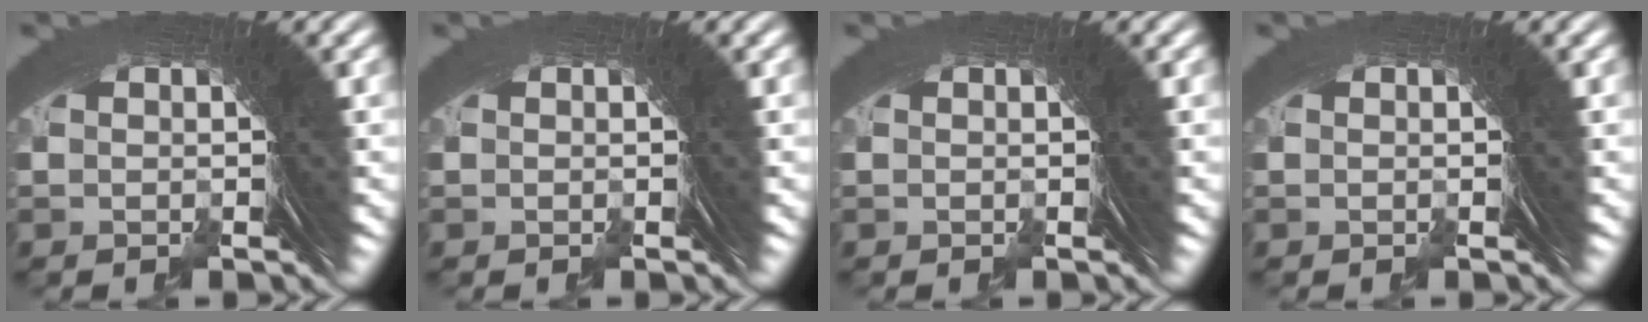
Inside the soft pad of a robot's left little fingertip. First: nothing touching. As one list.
[{"total": 0.0}, {"total": 0.0}, {"total": 0.0}]